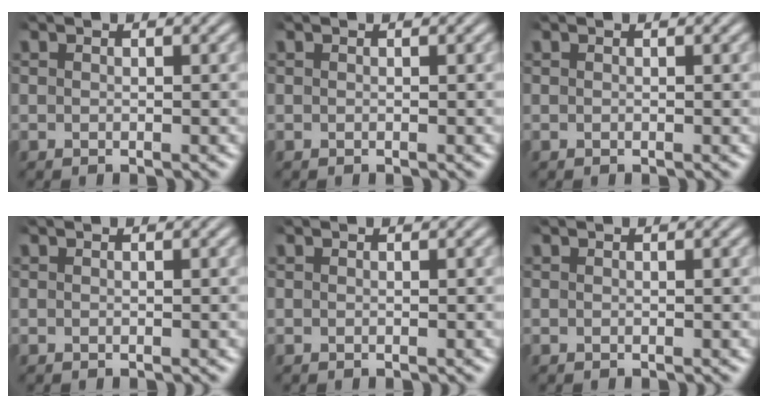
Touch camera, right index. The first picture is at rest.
{"total": 0.0}
{"total": 0.0}
{"total": 0.0}
{"total": 0.0}
{"total": 0.0}